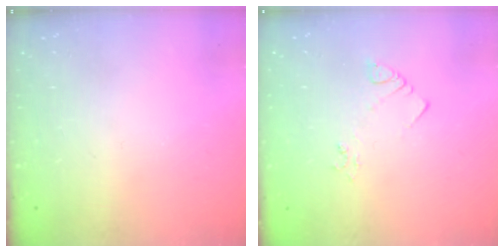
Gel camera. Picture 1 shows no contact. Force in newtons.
{"total": 2.4, "press": 2.4, "slide": 0.4}